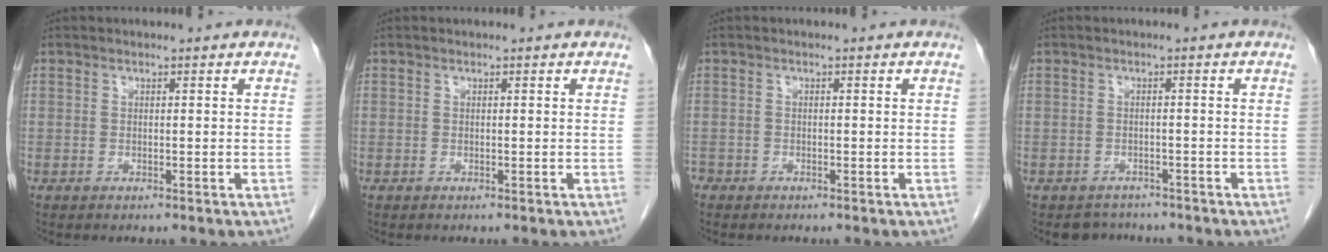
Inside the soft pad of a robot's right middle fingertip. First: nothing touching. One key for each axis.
{"total": 0.0}
{"total": 1.5, "fx": -1.1, "fy": 0.9, "fz": 0.3, "tx": -0.011, "ty": -0.001, "tz": -0.020}
{"total": 2.9, "fx": -2.6, "fy": 1.4, "fz": -0.3, "tx": -0.001, "ty": 0.003, "tz": -0.038}